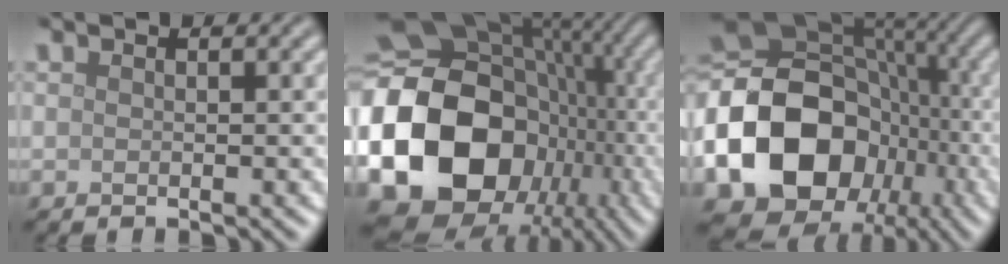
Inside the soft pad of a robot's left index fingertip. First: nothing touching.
{"total": 21.1, "force": [-4.3, 17.3, 11.3], "torque": [-0.271, -0.013, -0.079]}
{"total": 18.3, "force": [-5.1, 14.7, 9.8], "torque": [-0.217, -0.004, -0.098]}